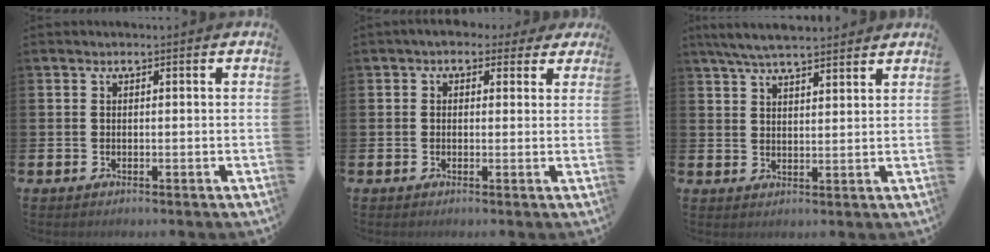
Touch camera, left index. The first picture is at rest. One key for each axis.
{"total": 2.5, "fx": 1.5, "fy": 1.8, "fz": 0.7, "tx": -0.010, "ty": 0.000, "tz": 0.022}
{"total": 5.8, "fx": 5.4, "fy": 0.8, "fz": 1.8, "tx": -0.053, "ty": -0.015, "tz": 0.101}